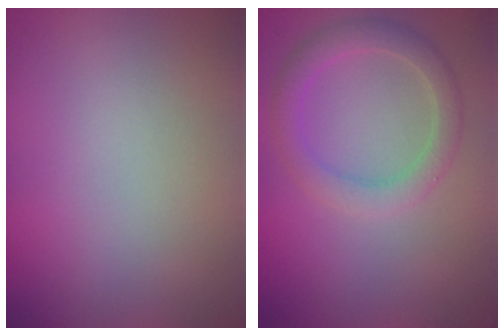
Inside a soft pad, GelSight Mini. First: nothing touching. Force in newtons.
{"total": 2.7, "press": 2.7, "slide": 0.1}